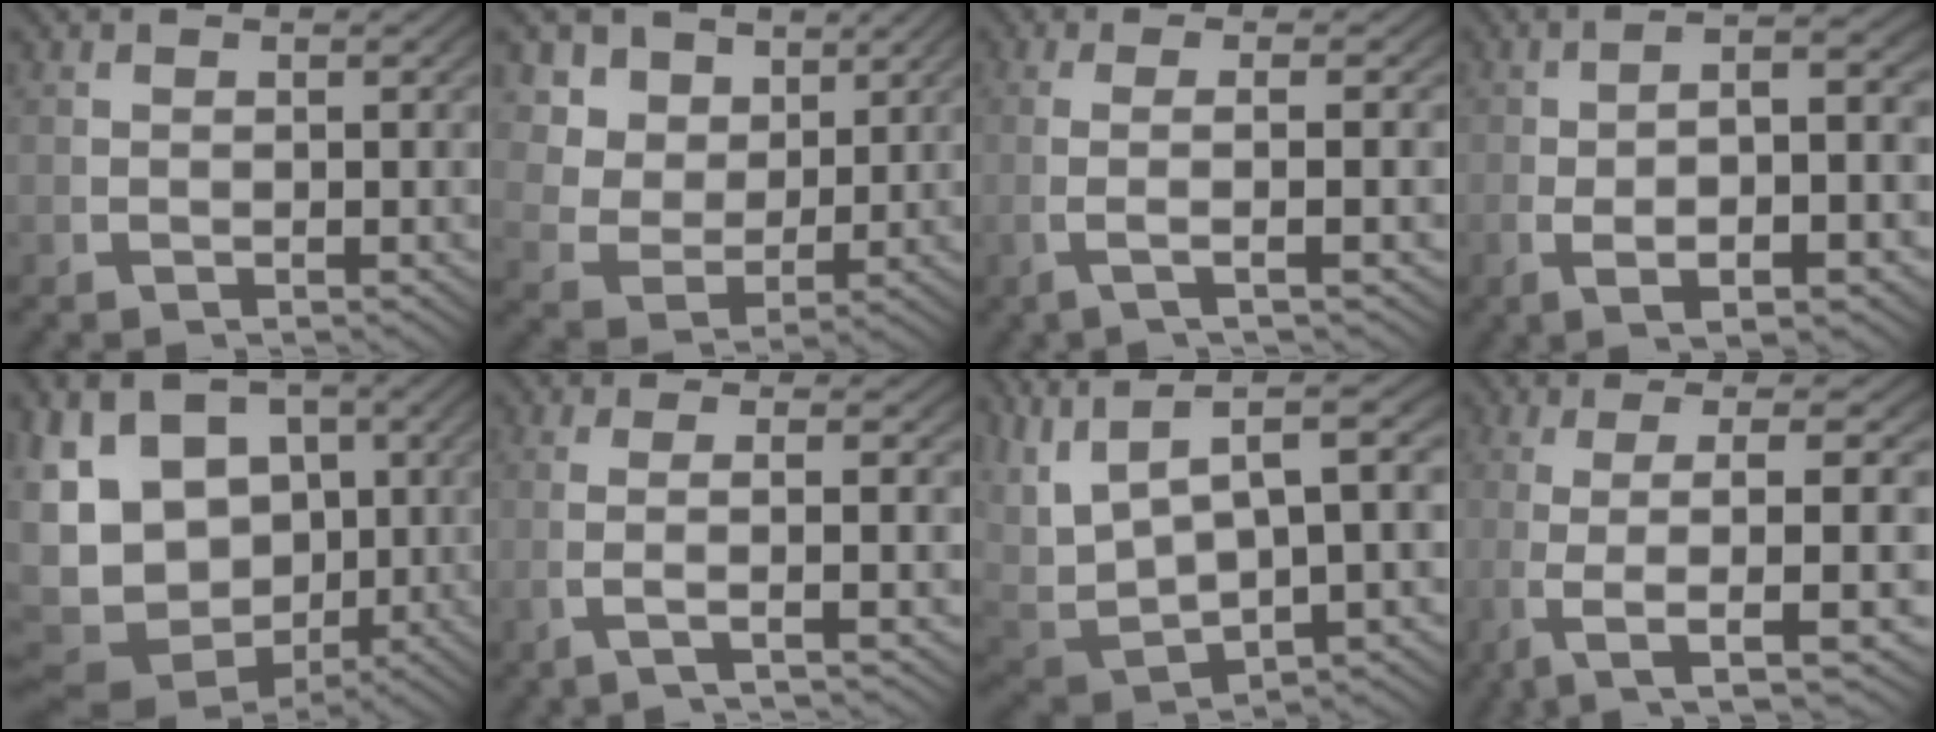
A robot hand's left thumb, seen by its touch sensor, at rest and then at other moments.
{"total": 9.1, "force": [2.2, 7.4, 4.9], "torque": [-0.122, -0.031, 0.044]}
{"total": 4.9, "force": [-0.1, 0.4, 4.9], "torque": [-0.106, 0.003, 0.001]}
{"total": 7.4, "force": [-0.9, 2.5, 7.0], "torque": [-0.119, -0.001, -0.007]}
{"total": 15.8, "force": [-0.7, 12.4, 9.7], "torque": [-0.210, -0.051, 0.005]}
{"total": 4.1, "force": [-0.4, 0.2, 4.1], "torque": [-0.093, 0.002, -0.006]}
{"total": 12.1, "force": [2.4, 7.2, 9.4], "torque": [-0.203, -0.023, 0.061]}
{"total": 9.9, "force": [-0.6, 3.6, 9.2], "torque": [-0.195, -0.022, 0.008]}